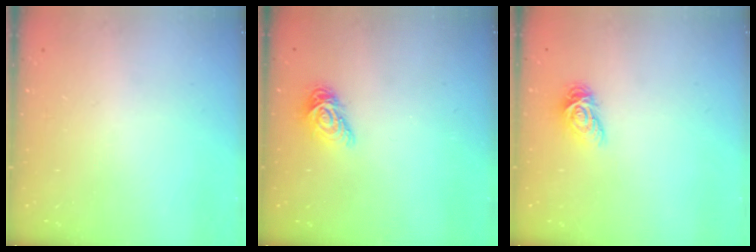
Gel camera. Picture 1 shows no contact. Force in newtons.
{"total": 8.4, "press": 8.4, "slide": 0.8}
{"total": 5.7, "press": 5.7, "slide": 0.2}